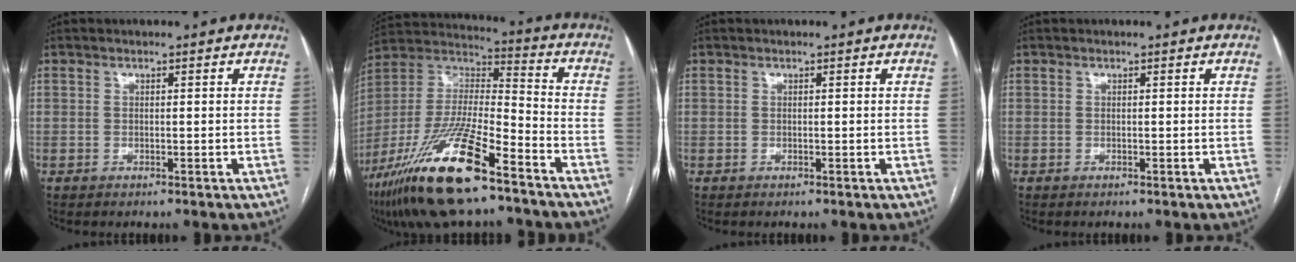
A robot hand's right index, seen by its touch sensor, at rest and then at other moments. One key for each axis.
{"total": 21.6, "fx": -13.6, "fy": 4.1, "fz": 16.4, "tx": -0.347, "ty": -0.033, "tz": -0.247}
{"total": 0.0}
{"total": 0.0}